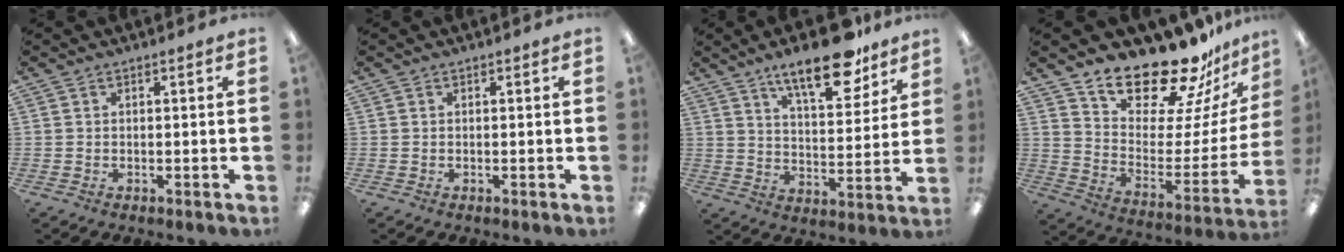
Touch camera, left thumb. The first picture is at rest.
{"total": 0.0}
{"total": 16.3, "force": [11.5, 5.8, 10.0], "torque": [-0.147, -0.059, 0.190]}
{"total": 20.7, "force": [18.2, 6.3, 7.5], "torque": [-0.115, -0.149, 0.312]}